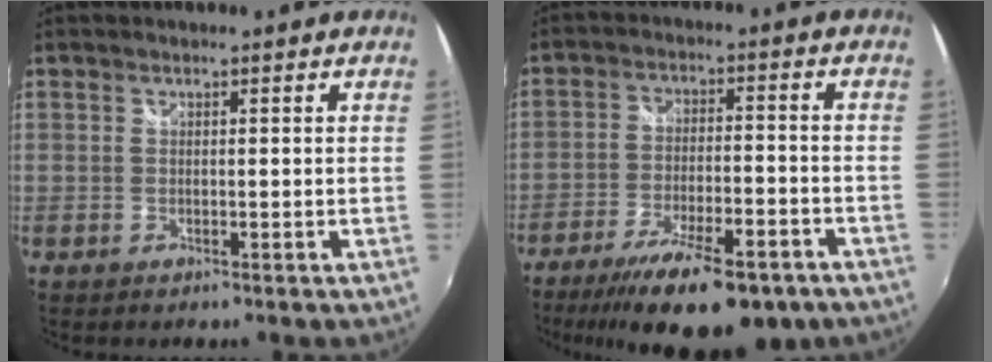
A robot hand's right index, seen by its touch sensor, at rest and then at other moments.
{"total": 19.7, "force": [-14.1, 6.1, 12.3], "torque": [-0.220, -0.037, -0.205]}